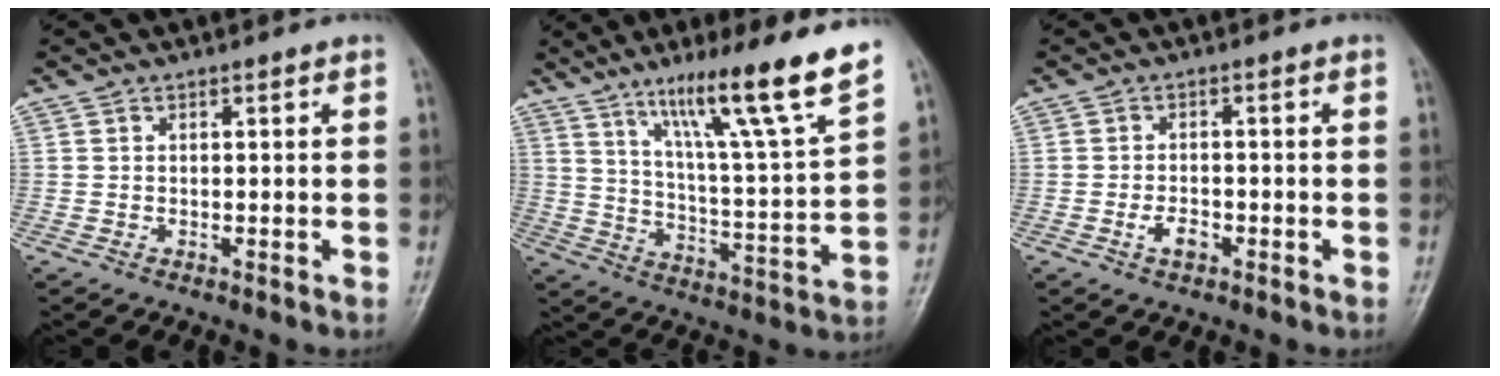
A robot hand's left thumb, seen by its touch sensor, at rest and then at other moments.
{"total": 18.3, "force": [12.1, 0.3, 13.7], "torque": [-0.201, -0.061, 0.193]}
{"total": 2.9, "force": [-1.3, 1.7, 2.0], "torque": [-0.033, 0.008, -0.022]}